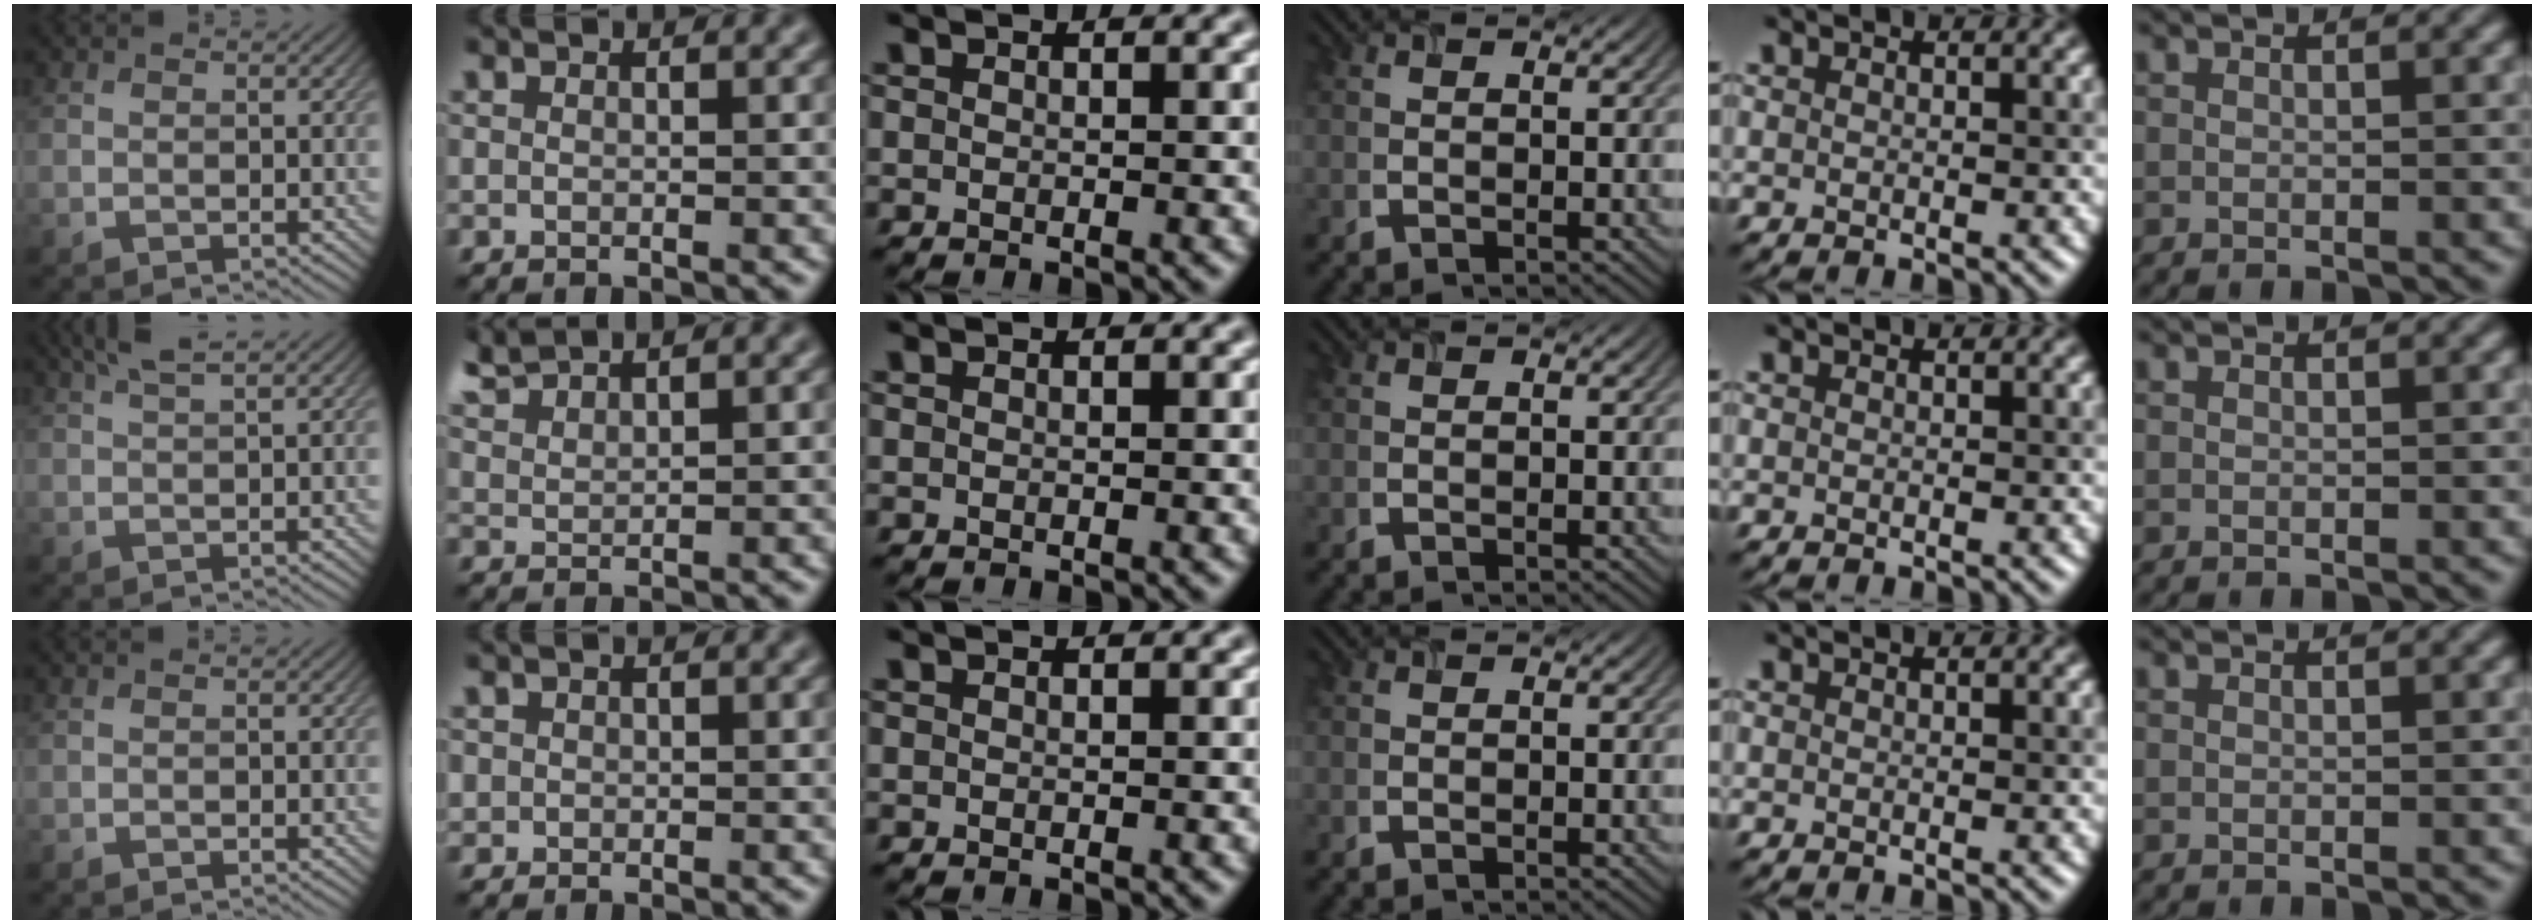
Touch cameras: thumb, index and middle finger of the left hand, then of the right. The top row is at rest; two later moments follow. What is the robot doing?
{"motion": "insert", "object": "airpods case & airpods"}